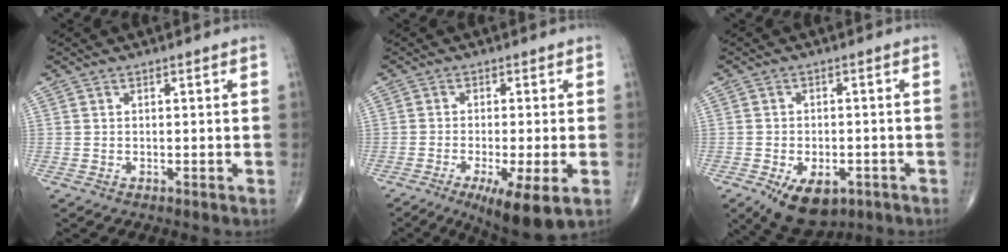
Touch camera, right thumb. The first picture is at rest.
{"total": 9.8, "force": [-4.2, 1.9, 8.7], "torque": [-0.140, -0.015, -0.066]}
{"total": 10.3, "force": [-5.1, 5.9, 6.6], "torque": [-0.091, 0.009, -0.068]}